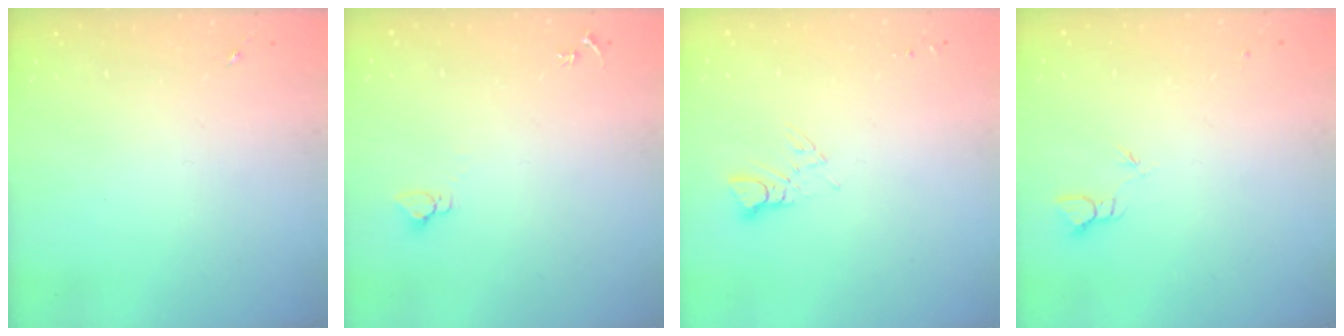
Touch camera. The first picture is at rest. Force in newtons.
{"total": 2.8, "press": 2.8, "slide": 0.2}
{"total": 3.9, "press": 3.9, "slide": 0.4}
{"total": 2.0, "press": 2.0, "slide": 0.1}